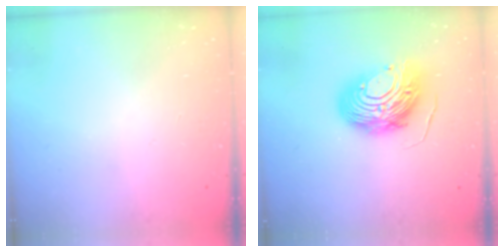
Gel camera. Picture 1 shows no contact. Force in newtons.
{"total": 12.8, "press": 12.7, "slide": 1.1}